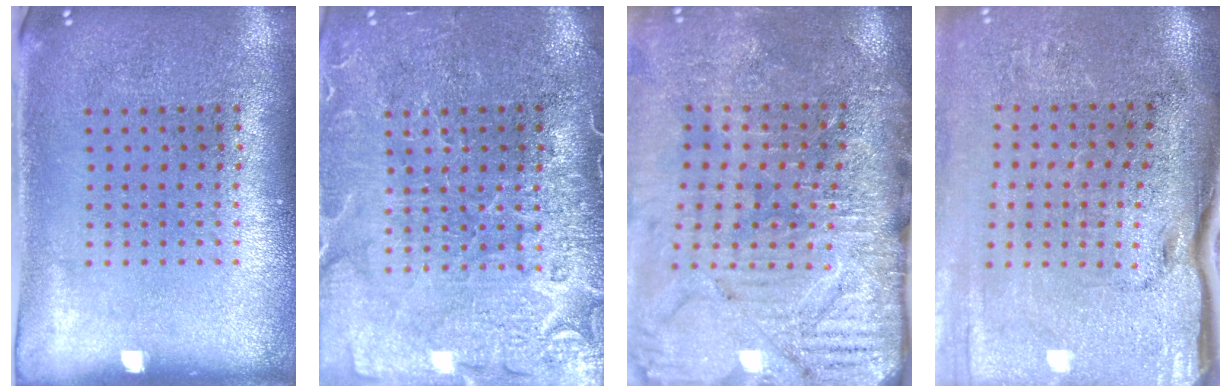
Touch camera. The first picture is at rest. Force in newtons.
{"total": 3.9, "press": 3.6, "slide": 1.5}
{"total": 4.0, "press": 3.6, "slide": 1.7}
{"total": 4.6, "press": 3.8, "slide": 2.5}